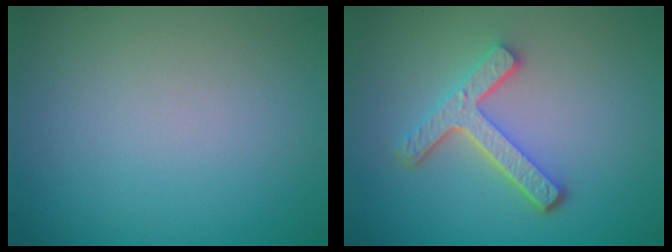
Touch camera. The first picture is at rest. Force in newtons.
{"total": 4.4, "press": 3.3, "slide": 2.9}